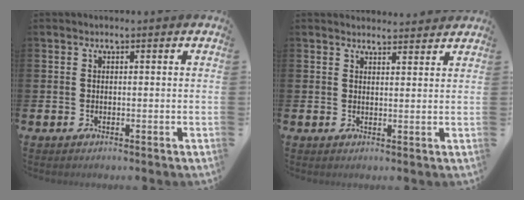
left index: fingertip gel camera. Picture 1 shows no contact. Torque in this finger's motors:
{"motor_torque": [0.43, -1.71, -0.03, -0.02]}